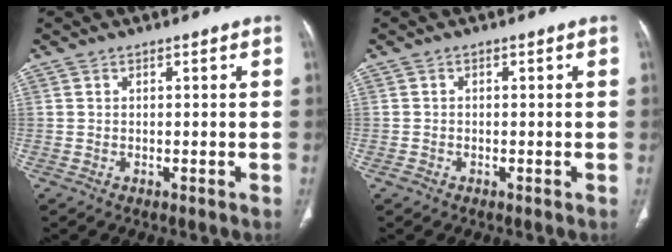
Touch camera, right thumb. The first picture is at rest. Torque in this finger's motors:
{"motor_torque": [-0.10, 0.27, -0.27, 0.11, 0.04]}